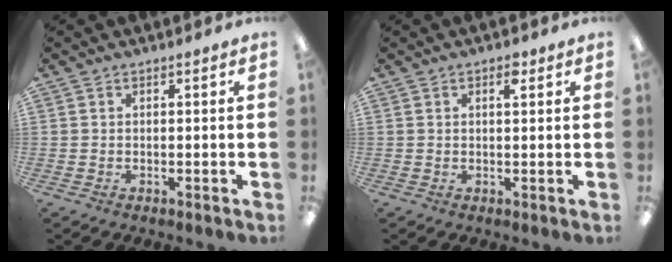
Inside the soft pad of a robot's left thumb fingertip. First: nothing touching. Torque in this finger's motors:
{"motor_torque": [-0.11, -0.04, -0.36, 0.01, 0.00]}